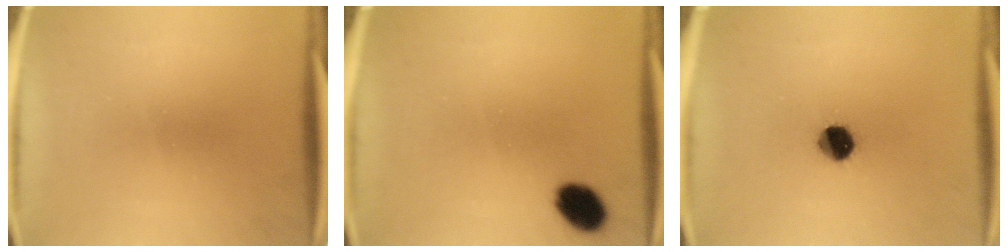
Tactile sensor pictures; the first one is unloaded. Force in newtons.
{"total": 6.4}
{"total": 6.7}